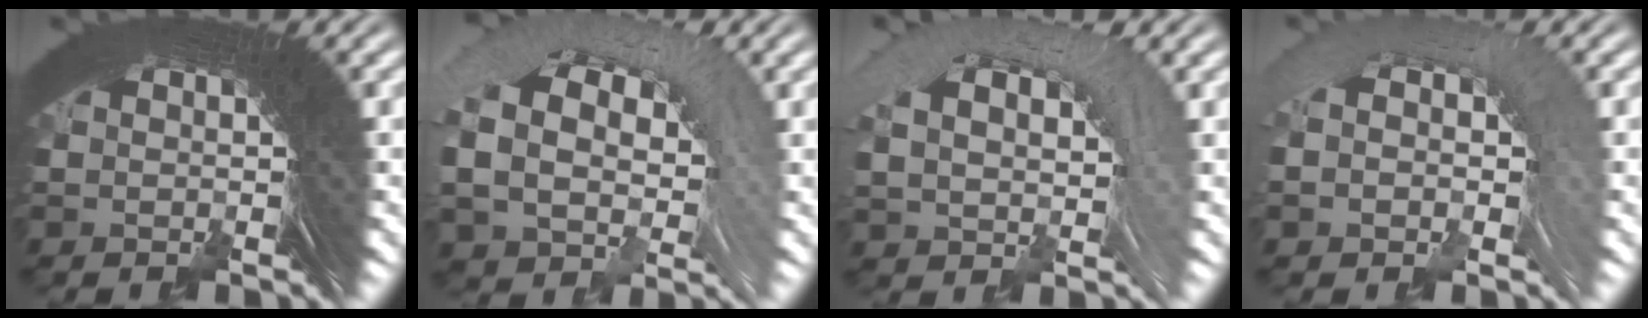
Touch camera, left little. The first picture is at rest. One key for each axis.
{"total": 8.2, "fx": 2.0, "fy": 5.4, "fz": 5.9, "tx": -0.107, "ty": 0.001, "tz": 0.034}
{"total": 5.2, "fx": 2.0, "fy": 2.4, "fz": 4.1, "tx": -0.064, "ty": 0.022, "tz": 0.035}
{"total": 2.8, "fx": 0.3, "fy": 1.4, "fz": 2.4, "tx": -0.039, "ty": 0.028, "tz": -0.008}